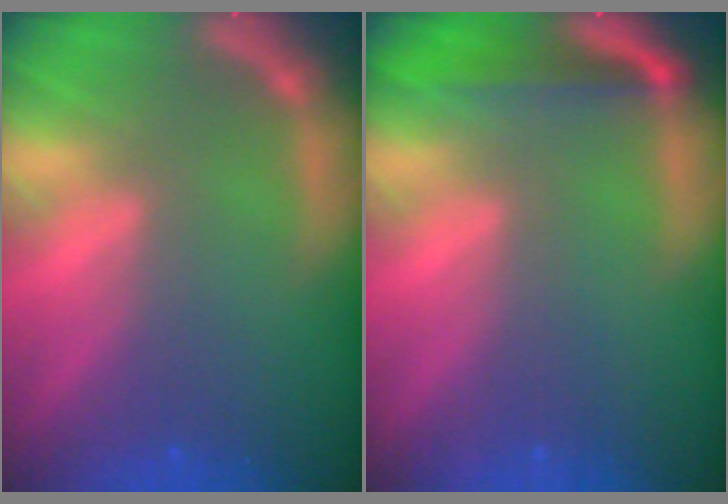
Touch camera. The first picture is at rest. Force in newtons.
{"total": 3.5}